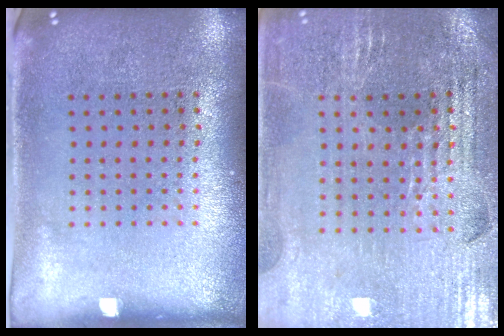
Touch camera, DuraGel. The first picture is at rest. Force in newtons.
{"total": 2.8, "press": 2.8, "slide": 0.4}